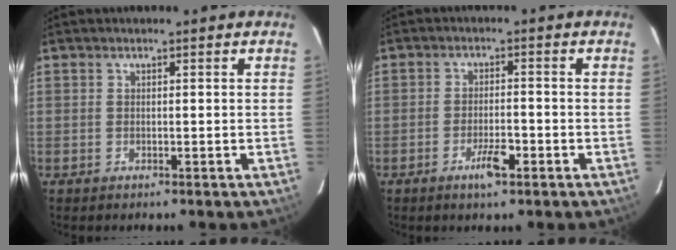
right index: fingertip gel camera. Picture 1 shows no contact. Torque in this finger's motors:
{"motor_torque": [0.42, -0.31, 0.10, 0.05]}